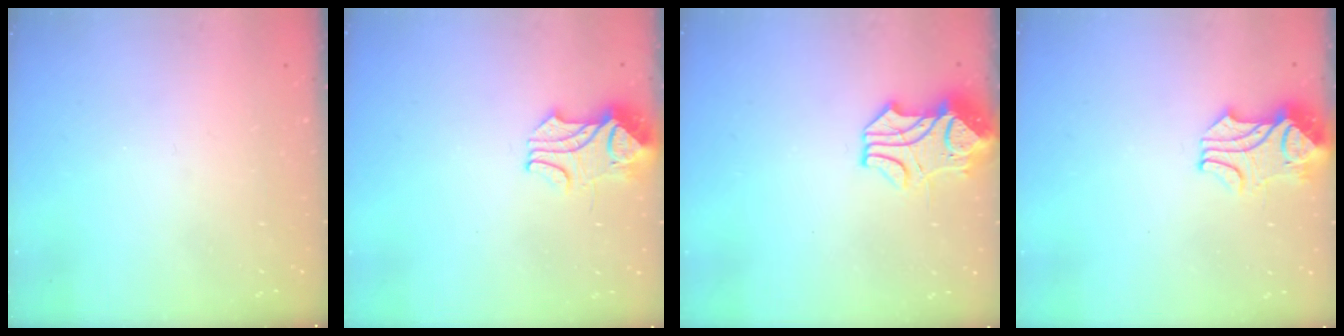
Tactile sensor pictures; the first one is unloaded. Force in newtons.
{"total": 2.0, "press": 1.9, "slide": 0.8}
{"total": 2.2, "press": 1.9, "slide": 1.1}
{"total": 2.4, "press": 2.1, "slide": 1.0}